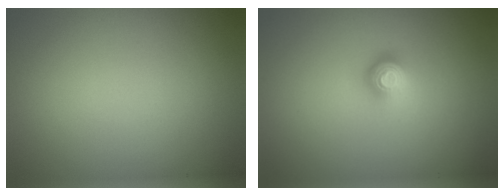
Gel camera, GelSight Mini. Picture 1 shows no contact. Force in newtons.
{"total": 2.0, "press": 1.4, "slide": 1.4}